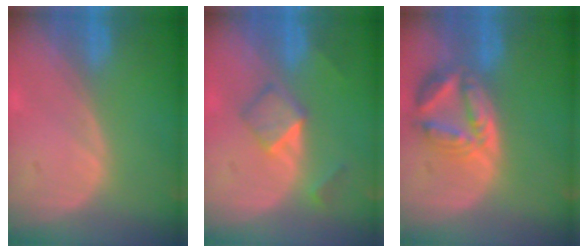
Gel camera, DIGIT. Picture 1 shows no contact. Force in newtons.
{"total": 5.3, "press": 4.5, "slide": 2.7}
{"total": 8.0, "press": 7.1, "slide": 3.8}